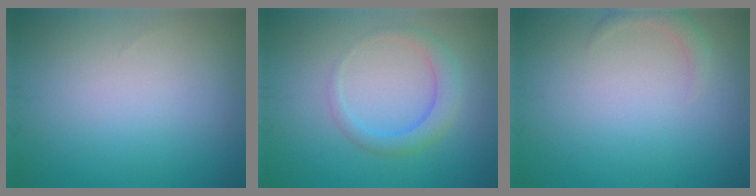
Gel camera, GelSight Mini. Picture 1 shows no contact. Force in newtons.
{"total": 2.6, "press": 2.6, "slide": 0.1}
{"total": 1.3, "press": 1.3, "slide": 0.1}